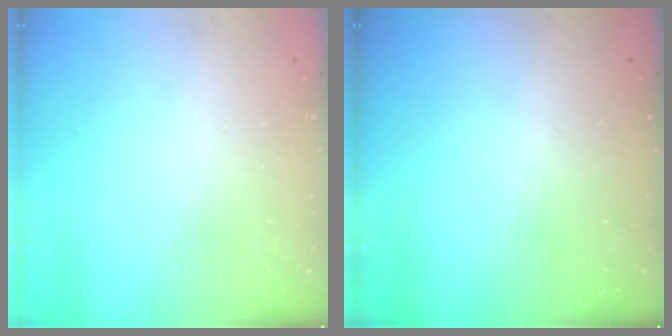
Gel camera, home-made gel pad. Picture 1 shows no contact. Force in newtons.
{"total": 0.0}